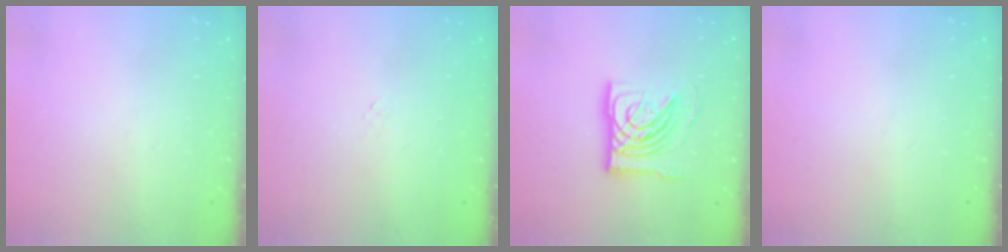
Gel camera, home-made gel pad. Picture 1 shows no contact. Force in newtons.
{"total": 1.2, "press": 1.2, "slide": 0.4}
{"total": 15.9, "press": 15.7, "slide": 1.9}
{"total": 0.0}